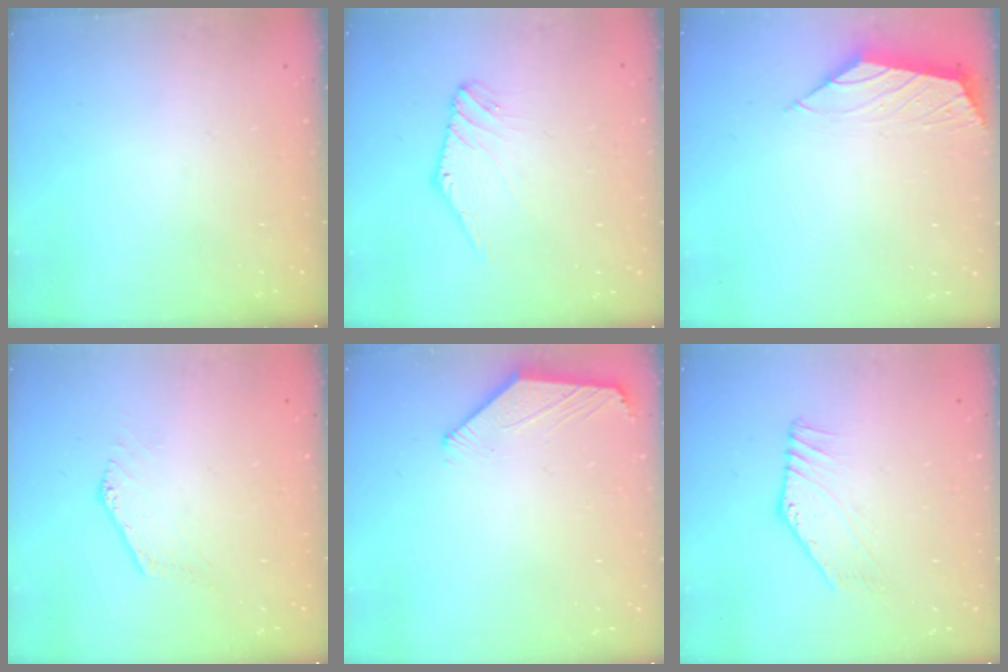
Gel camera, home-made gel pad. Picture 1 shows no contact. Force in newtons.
{"total": 0.0}
{"total": 1.4, "press": 1.3, "slide": 0.5}
{"total": 0.0}
{"total": 0.8, "press": 0.8, "slide": 0.2}
{"total": 3.0, "press": 3.0, "slide": 0.2}